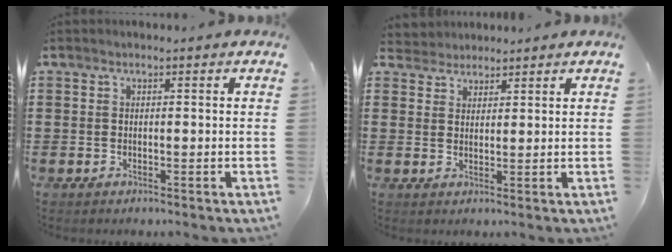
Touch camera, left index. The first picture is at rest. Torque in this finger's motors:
{"motor_torque": [0.08, -0.06, 0.00, -0.01]}